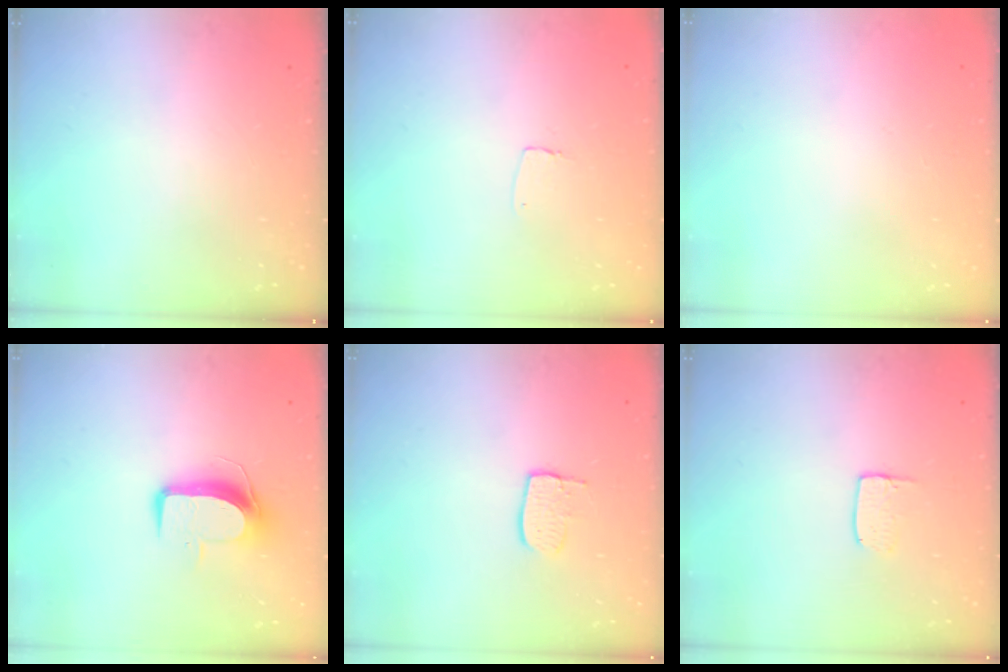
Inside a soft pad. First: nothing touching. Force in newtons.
{"total": 3.5, "press": 3.5, "slide": 0.2}
{"total": 0.7, "press": 0.6, "slide": 0.3}
{"total": 9.5, "press": 9.5, "slide": 0.8}
{"total": 6.3, "press": 6.3, "slide": 0.4}
{"total": 3.6, "press": 3.5, "slide": 0.2}